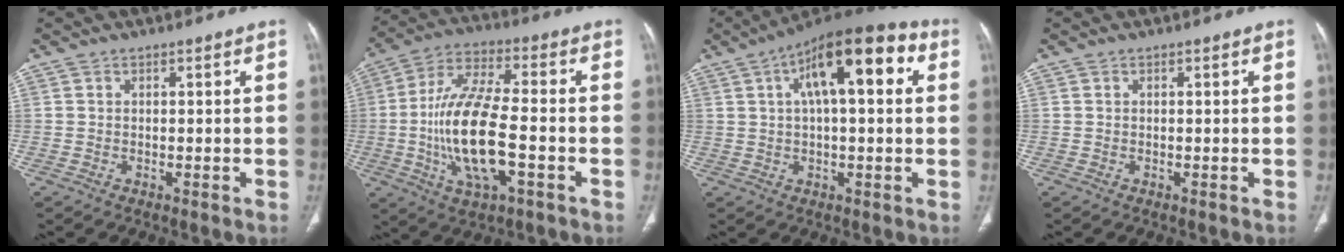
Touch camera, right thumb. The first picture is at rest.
{"total": 17.6, "force": [-3.4, 6.4, 16.0], "torque": [-0.319, 0.018, -0.062]}
{"total": 17.1, "force": [5.3, 6.5, 14.9], "torque": [-0.203, 0.028, 0.072]}
{"total": 0.0}